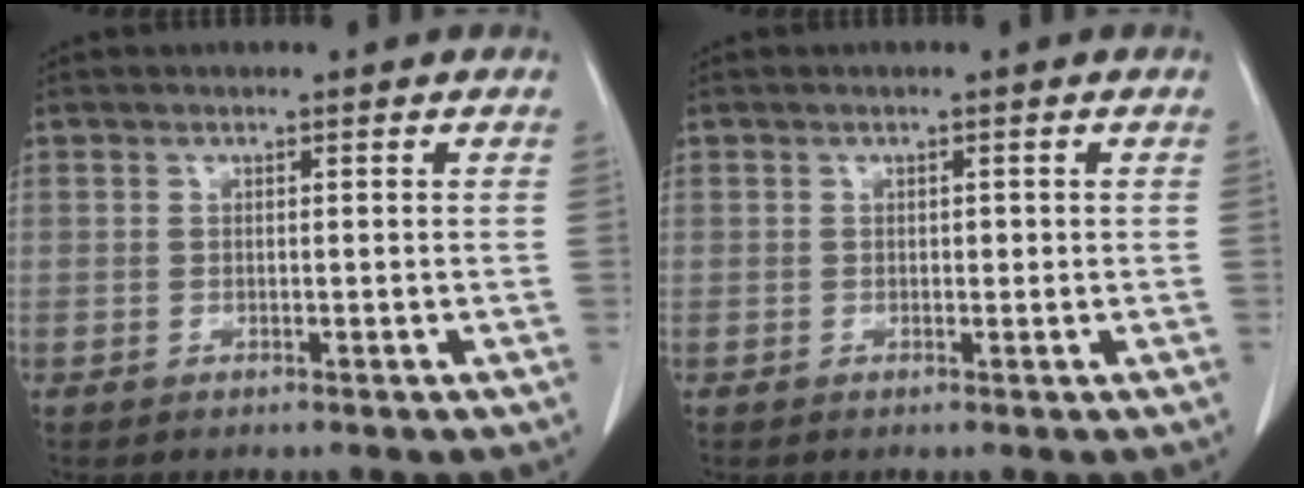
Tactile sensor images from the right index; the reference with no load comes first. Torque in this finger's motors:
{"motor_torque": [0.08, 0.01, 0.02, 0.01]}